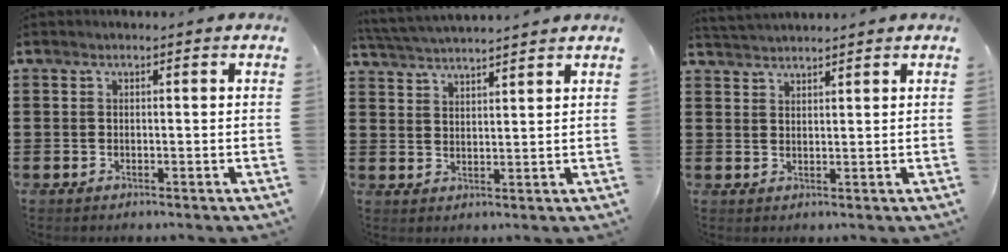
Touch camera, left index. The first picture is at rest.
{"total": 3.4, "force": [3.3, -0.5, 0.3], "torque": [-0.018, -0.016, 0.059]}
{"total": 2.0, "force": [2.0, -0.1, -0.2], "torque": [-0.002, -0.001, 0.040]}